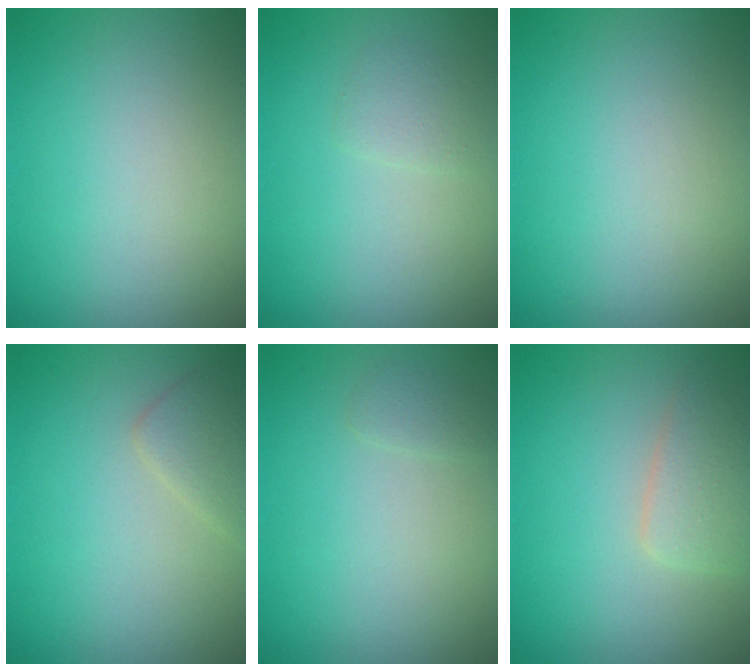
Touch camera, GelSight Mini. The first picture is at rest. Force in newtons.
{"total": 1.2, "press": 1.2, "slide": 0.1}
{"total": 0.0}
{"total": 1.8, "press": 1.8, "slide": 0.0}
{"total": 0.8, "press": 0.8, "slide": 0.1}
{"total": 2.4, "press": 2.4, "slide": 0.1}